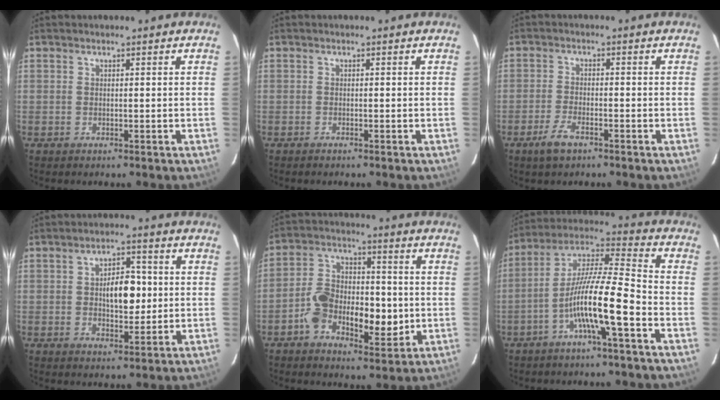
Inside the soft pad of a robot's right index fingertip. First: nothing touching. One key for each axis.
{"total": 0.7, "fx": -0.7, "fy": 0.0, "fz": 0.3, "tx": -0.009, "ty": -0.002, "tz": -0.008}
{"total": 3.7, "fx": -2.5, "fy": 1.2, "fz": 2.5, "tx": -0.057, "ty": -0.001, "tz": -0.046}
{"total": 6.9, "fx": 0.4, "fy": 3.2, "fz": 6.1, "tx": -0.097, "ty": 0.012, "tz": 0.010}
{"total": 12.0, "fx": -2.9, "fy": 6.6, "fz": 9.7, "tx": -0.178, "ty": 0.022, "tz": -0.048}
{"total": 13.0, "fx": -5.0, "fy": 0.4, "fz": 12.0, "tx": -0.227, "ty": 0.015, "tz": -0.095}